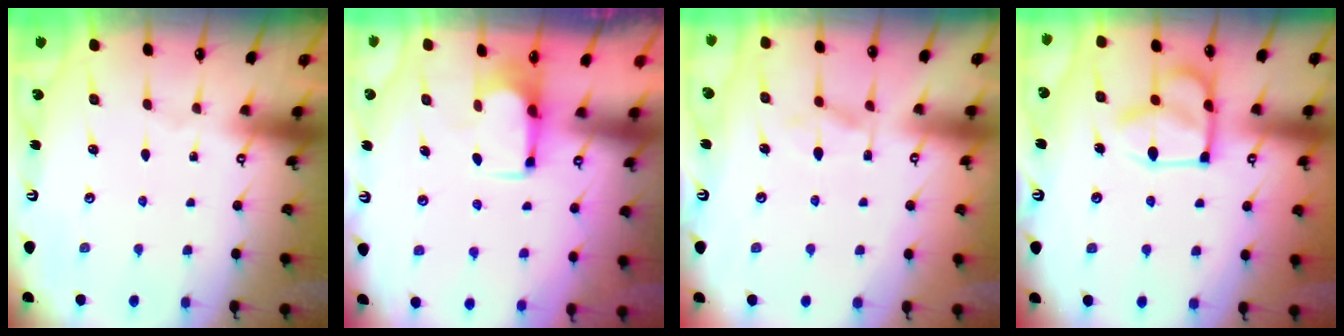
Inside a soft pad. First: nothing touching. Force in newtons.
{"total": 1.8, "press": 1.6, "slide": 0.8}
{"total": 1.5, "press": 0.2, "slide": 1.5}
{"total": 14.1, "press": 14.1, "slide": 0.9}